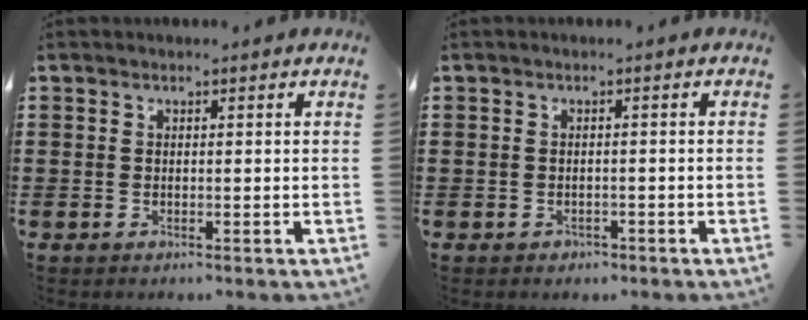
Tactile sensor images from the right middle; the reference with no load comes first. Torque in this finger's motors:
{"motor_torque": [0.30, -0.16, 0.00, 0.00]}